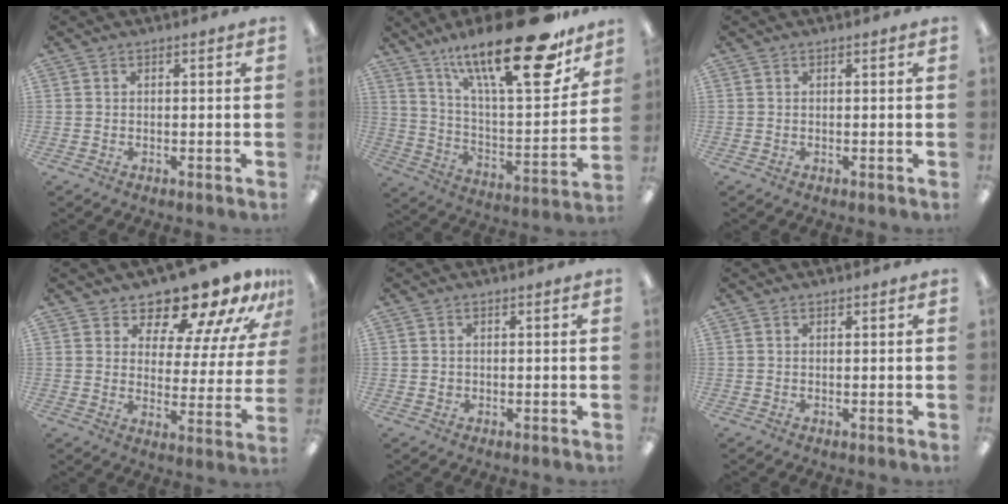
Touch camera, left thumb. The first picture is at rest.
{"total": 27.5, "force": [18.2, 7.8, 19.1], "torque": [-0.286, -0.116, 0.295]}
{"total": 0.0}
{"total": 14.7, "force": [12.9, 4.3, 5.3], "torque": [-0.088, -0.106, 0.220]}
{"total": 0.7, "force": [0.3, 0.6, 0.1], "torque": [-0.004, 0.003, 0.004]}
{"total": 0.6, "force": [0.5, 0.2, 0.0], "torque": [-0.002, 0.000, 0.010]}